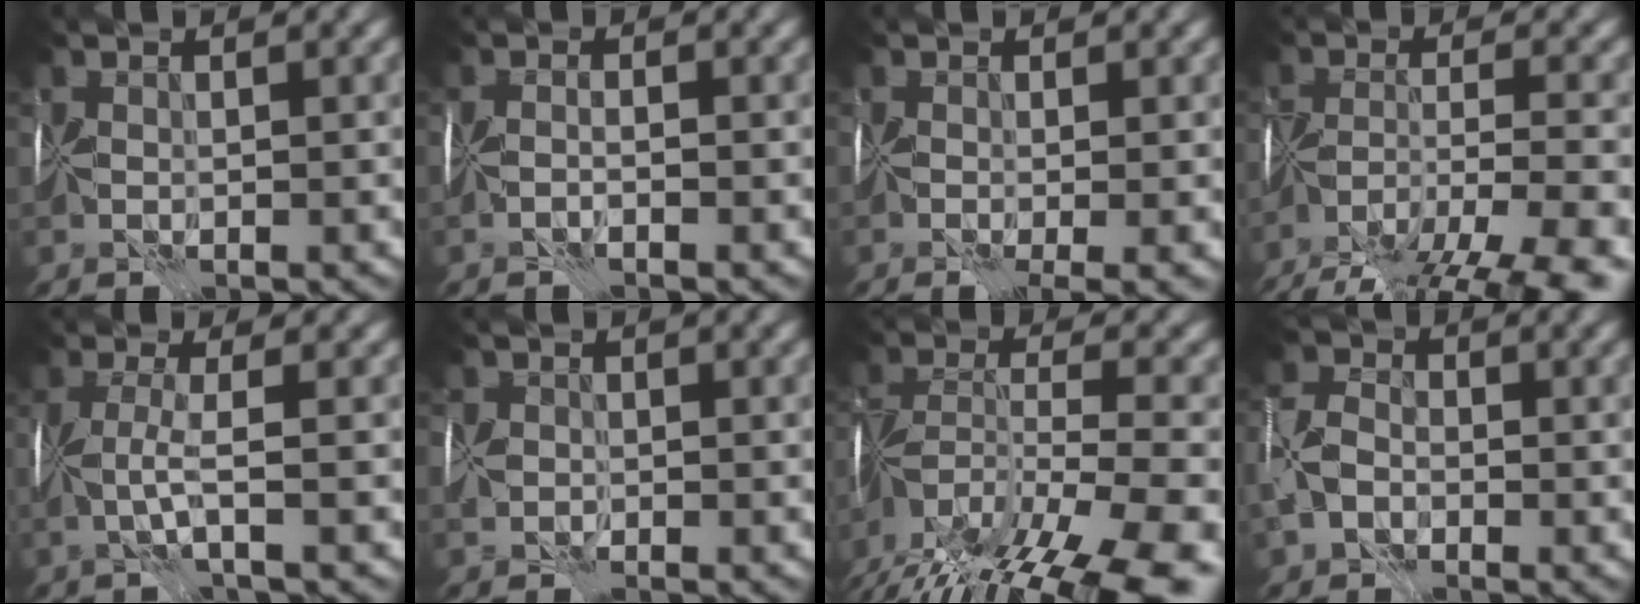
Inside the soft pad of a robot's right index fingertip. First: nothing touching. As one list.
[{"total": 1.0, "force": [-0.9, -0.1, 0.5], "torque": [-0.011, -0.003, -0.023]}, {"total": 4.6, "force": [-1.3, 1.9, 4.0], "torque": [-0.054, -0.009, -0.006]}, {"total": 13.7, "force": [-11.0, 3.9, 7.2], "torque": [-0.131, -0.025, -0.147]}, {"total": 2.1, "force": [-0.4, -0.2, 2.1], "torque": [-0.046, 0.004, -0.012]}, {"total": 2.0, "force": [-1.2, 1.5, 0.6], "torque": [-0.007, -0.001, -0.029]}, {"total": 17.2, "force": [-12.5, 5.4, 10.6], "torque": [-0.194, -0.031, -0.176]}, {"total": 3.5, "force": [-1.4, 2.7, 1.7], "torque": [-0.039, 0.009, -0.035]}]